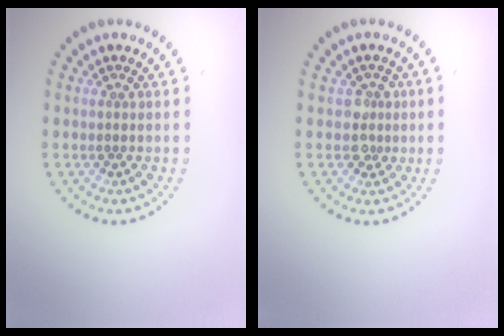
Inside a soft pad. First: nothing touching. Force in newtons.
{"total": 1.9, "press": 1.5, "slide": 1.1}